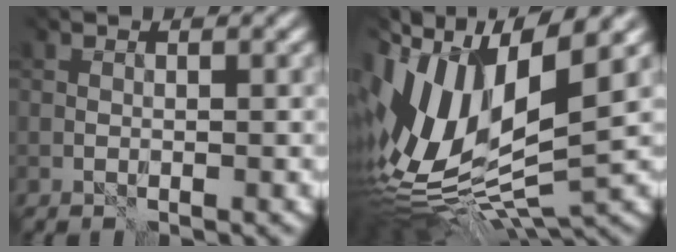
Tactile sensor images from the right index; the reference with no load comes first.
{"total": 13.9, "force": [0.8, 6.1, 12.5], "torque": [-0.265, 0.005, 0.013]}